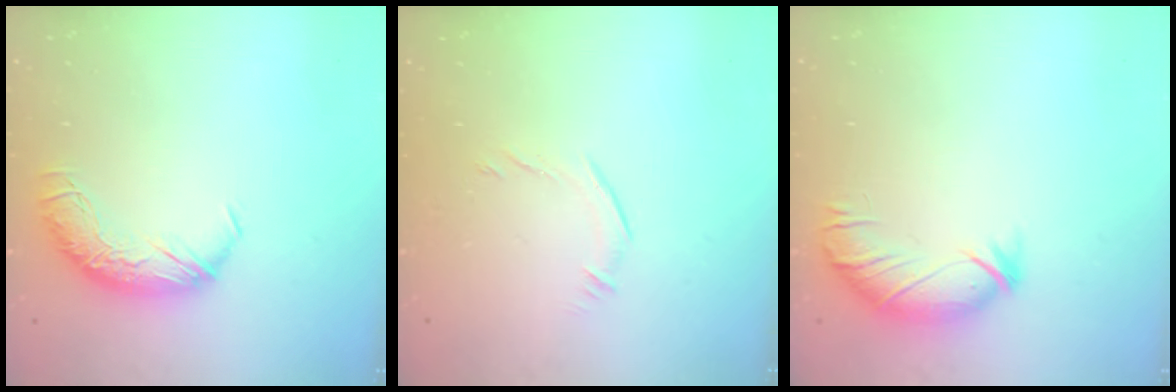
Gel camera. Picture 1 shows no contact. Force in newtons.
{"total": 6.4, "press": 6.4, "slide": 0.8}
{"total": 3.4, "press": 3.0, "slide": 1.6}